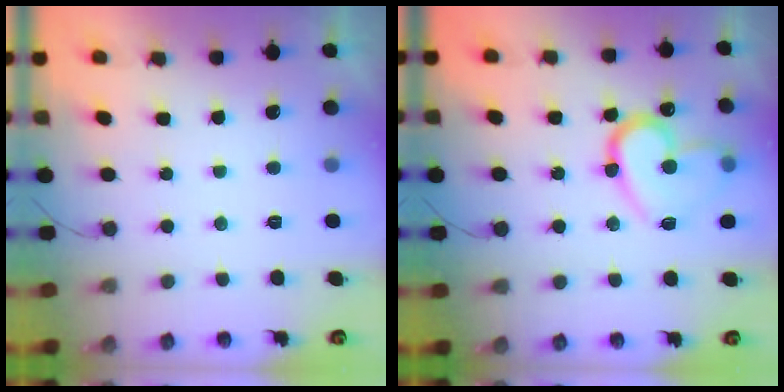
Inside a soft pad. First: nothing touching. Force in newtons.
{"total": 15.0, "press": 14.9, "slide": 1.4}